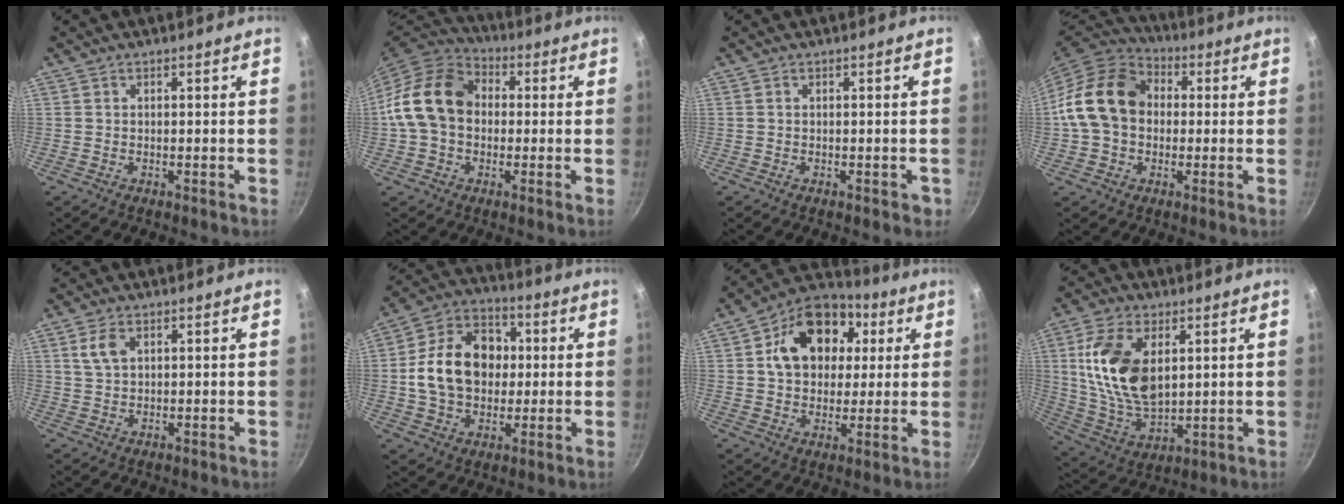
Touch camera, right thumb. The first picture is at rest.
{"total": 14.9, "force": [0.5, 11.5, 9.5], "torque": [-0.147, 0.031, -0.006]}
{"total": 0.9, "force": [-0.3, 0.7, 0.6], "torque": [0.000, 0.003, -0.003]}
{"total": 15.6, "force": [0.9, 12.2, 9.8], "torque": [-0.151, 0.032, 0.004]}
{"total": 3.9, "force": [1.5, 2.3, 2.7], "torque": [-0.049, 0.000, 0.031]}
{"total": 17.0, "force": [0.9, 12.9, 11.0], "torque": [-0.152, 0.024, 0.007]}
{"total": 17.7, "force": [4.6, 13.1, 10.9], "torque": [-0.155, 0.016, 0.062]}
{"total": 17.1, "force": [4.0, 9.9, 13.3], "torque": [-0.239, -0.020, 0.087]}